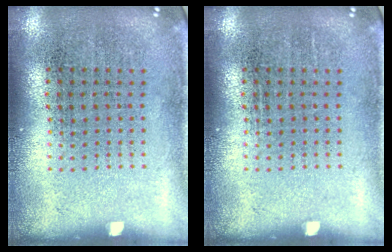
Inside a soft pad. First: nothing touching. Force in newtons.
{"total": 0.0}